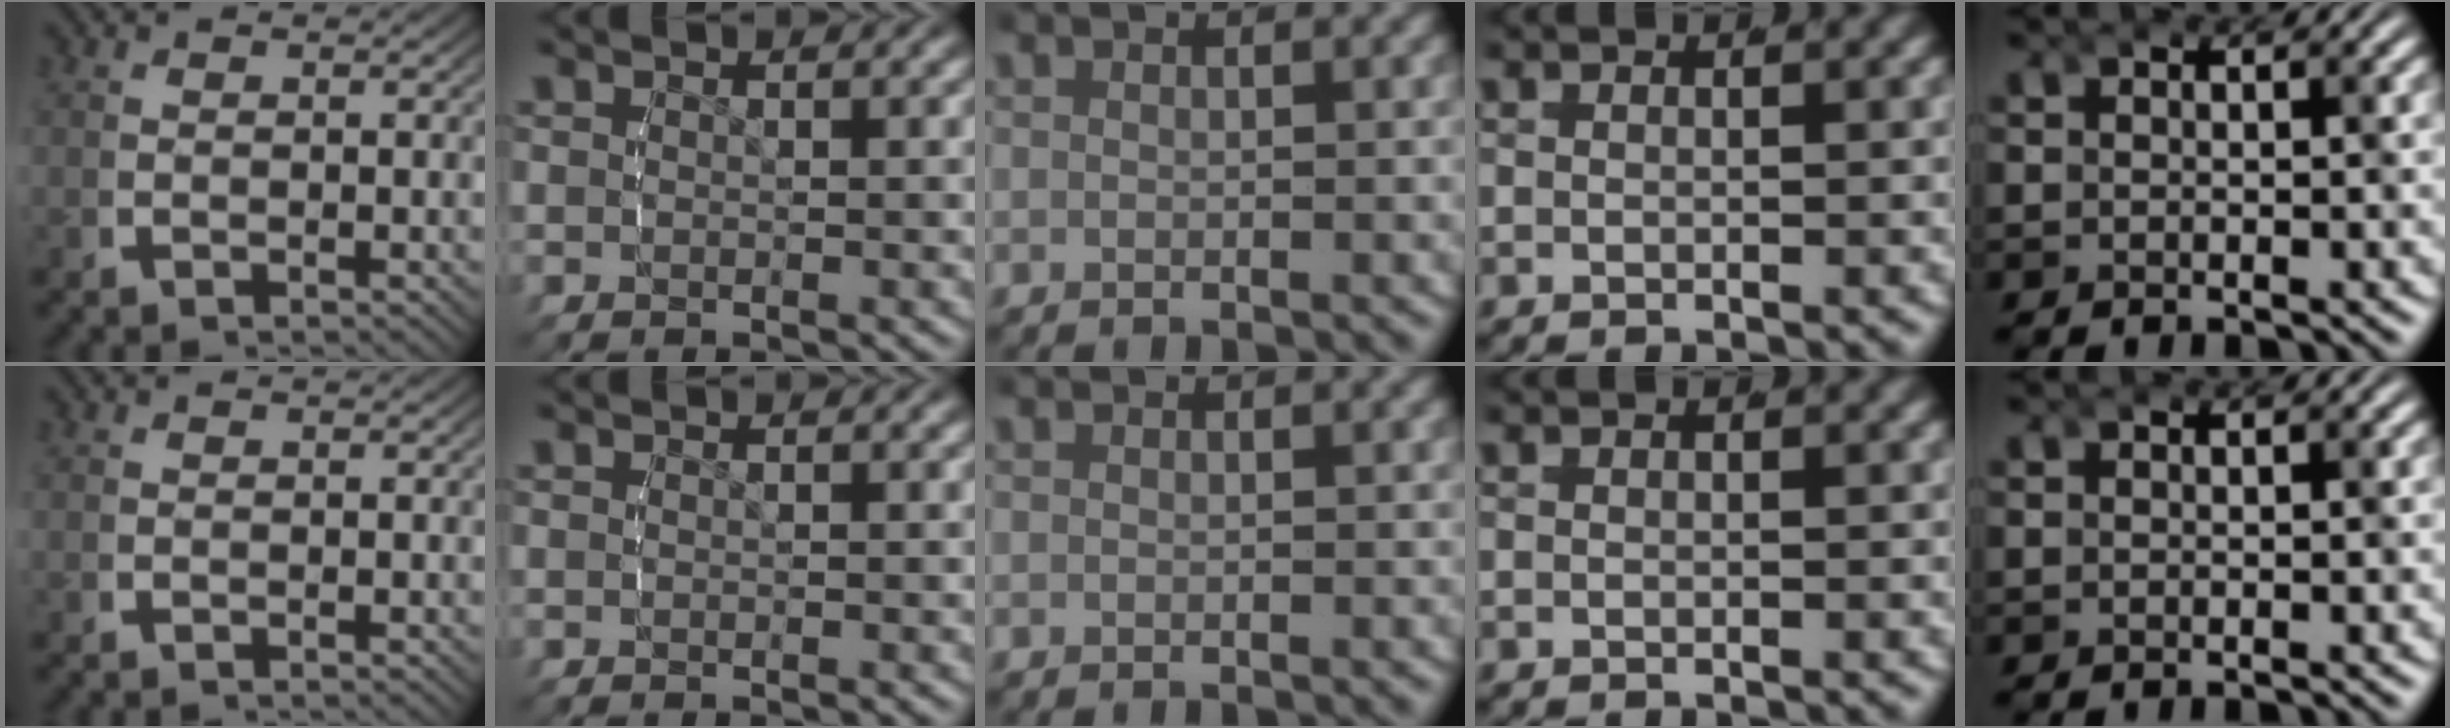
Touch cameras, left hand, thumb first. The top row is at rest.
{}